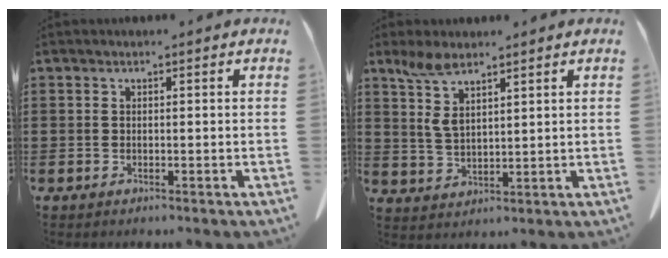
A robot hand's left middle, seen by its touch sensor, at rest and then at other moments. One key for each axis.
{"total": 6.0, "fx": 3.6, "fy": 2.2, "fz": 4.3, "tx": -0.110, "ty": -0.008, "tz": 0.061}